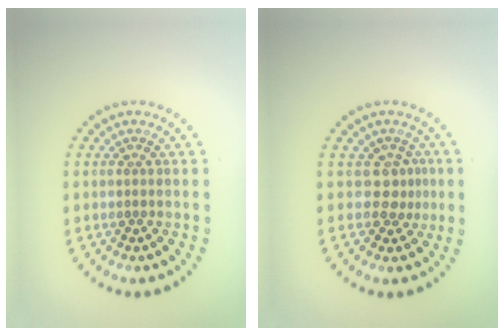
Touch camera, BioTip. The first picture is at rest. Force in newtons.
{"total": 1.9, "press": 1.4, "slide": 1.4}